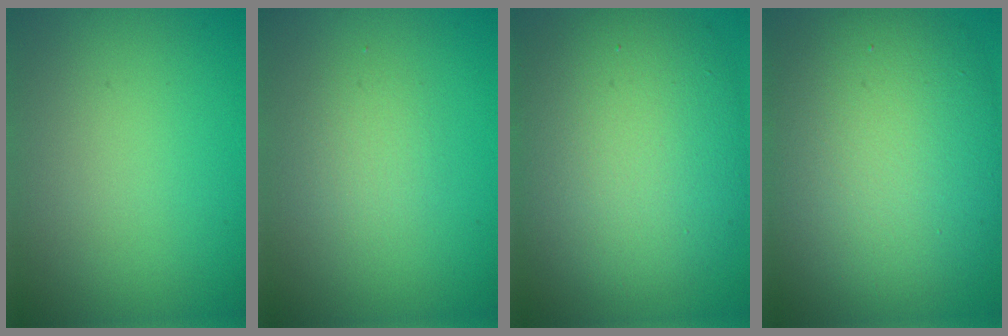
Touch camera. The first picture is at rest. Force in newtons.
{"total": 1.6, "press": 1.6, "slide": 0.1}
{"total": 10.3, "press": 10.3, "slide": 0.5}
{"total": 12.3, "press": 12.3, "slide": 0.9}